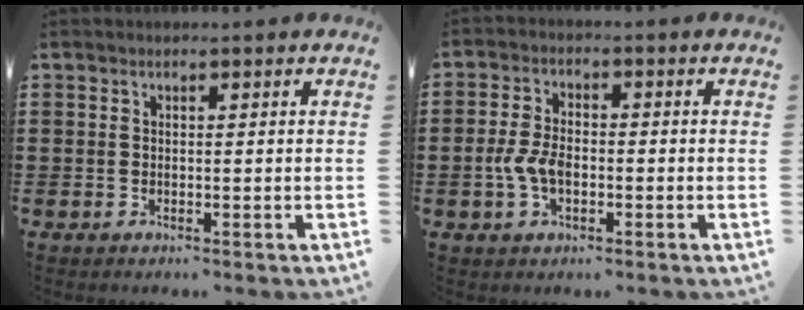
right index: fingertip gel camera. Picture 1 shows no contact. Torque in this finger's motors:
{"motor_torque": [2.14, 0.00, 0.45, 0.05]}